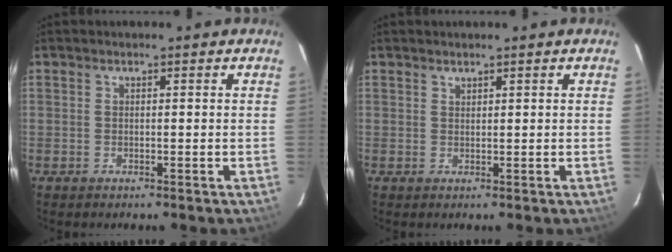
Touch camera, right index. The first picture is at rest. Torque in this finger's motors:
{"motor_torque": [0.22, 0.32, -0.02, 0.00]}